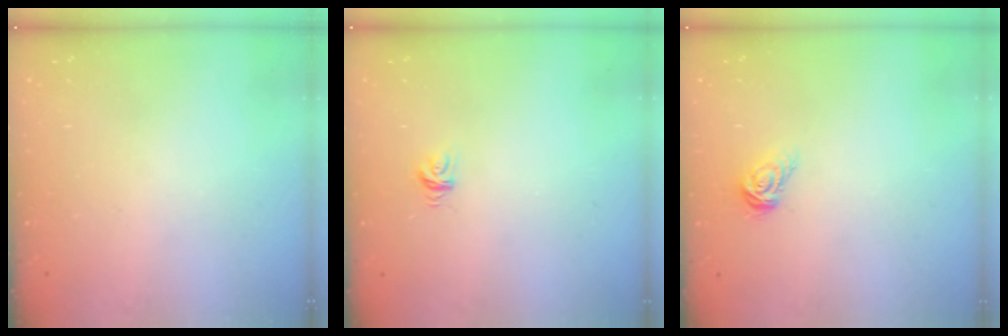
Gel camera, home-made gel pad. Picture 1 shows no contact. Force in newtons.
{"total": 3.2, "press": 3.2, "slide": 0.2}
{"total": 6.7, "press": 6.7, "slide": 0.5}